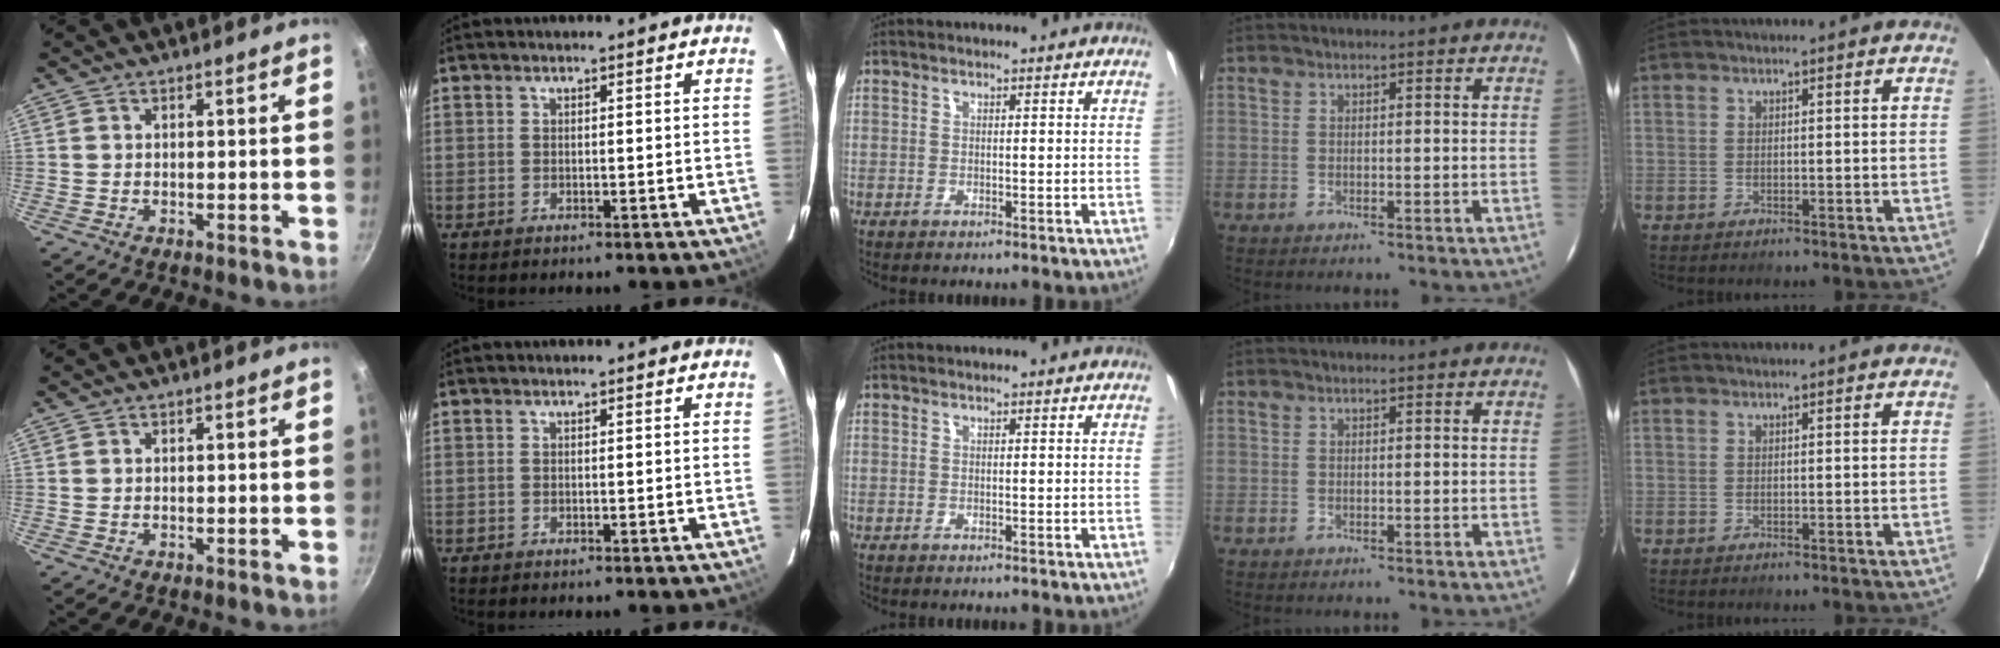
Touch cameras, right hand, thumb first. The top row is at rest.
{}